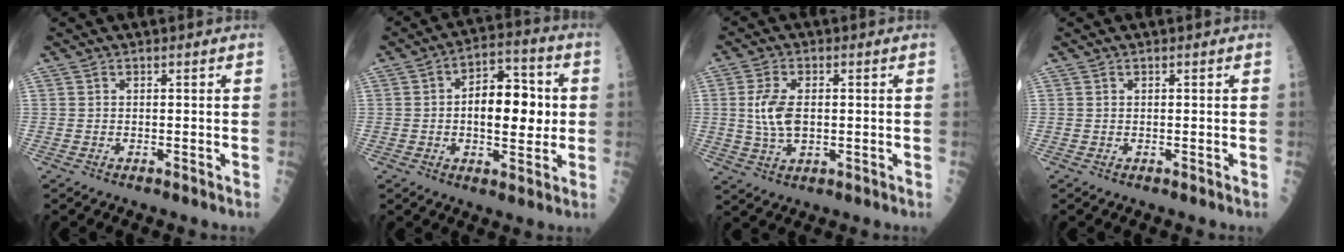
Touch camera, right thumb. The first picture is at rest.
{"total": 13.1, "force": [0.4, 7.0, 11.1], "torque": [-0.132, 0.019, 0.003]}
{"total": 7.4, "force": [0.4, 4.0, 6.2], "torque": [-0.127, -0.002, 0.011]}
{"total": 0.0}